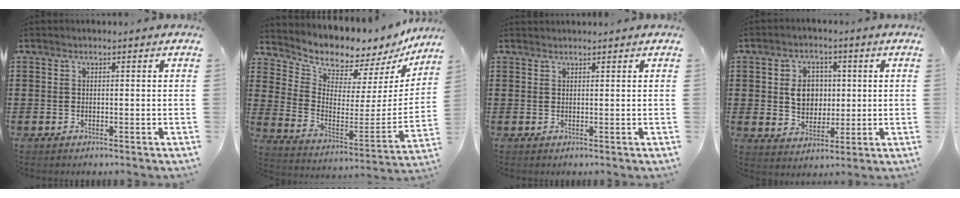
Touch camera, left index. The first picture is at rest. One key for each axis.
{"total": 6.3, "fx": 6.2, "fy": 1.1, "fz": -0.2, "tx": -0.034, "ty": -0.071, "tz": 0.101}
{"total": 0.8, "fx": 0.8, "fy": 0.1, "fz": 0.0, "tx": -0.002, "ty": -0.001, "tz": 0.017}
{"total": 6.1, "fx": 0.9, "fy": 5.0, "fz": 3.5, "tx": -0.077, "ty": 0.015, "tz": 0.011}